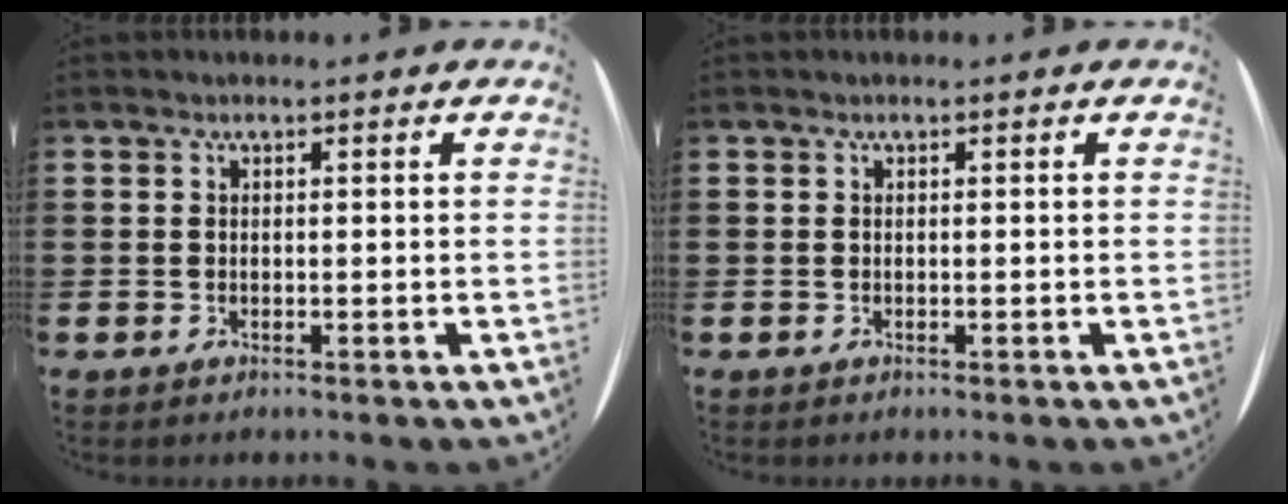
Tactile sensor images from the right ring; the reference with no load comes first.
{"total": 0.0}